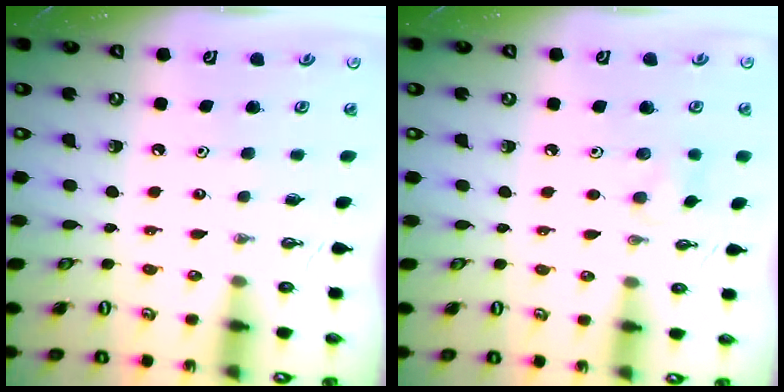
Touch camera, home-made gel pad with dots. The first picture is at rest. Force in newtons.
{"total": 5.6, "press": 5.5, "slide": 1.0}